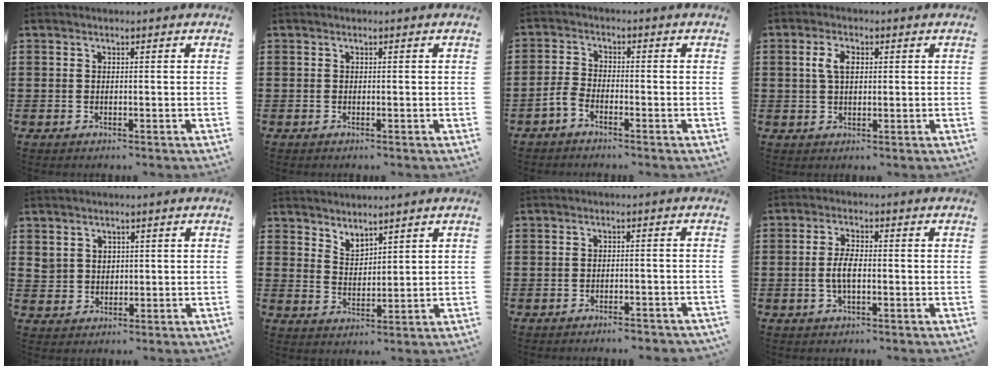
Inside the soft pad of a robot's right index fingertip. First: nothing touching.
{"total": 0.0}
{"total": 2.4, "force": [-2.0, 0.7, 1.1], "torque": [-0.029, 0.003, -0.042]}
{"total": 3.8, "force": [0.8, 2.0, 3.1], "torque": [-0.066, 0.012, 0.011]}
{"total": 2.5, "force": [1.6, 1.9, 0.3], "torque": [-0.014, 0.009, 0.030]}
{"total": 2.9, "force": [2.8, 0.5, -0.5], "torque": [-0.001, -0.007, 0.055]}
{"total": 1.9, "force": [-1.9, 0.1, 0.4], "torque": [-0.011, -0.001, -0.038]}
{"total": 3.6, "force": [-0.6, 1.3, 3.3], "torque": [-0.075, -0.002, -0.016]}